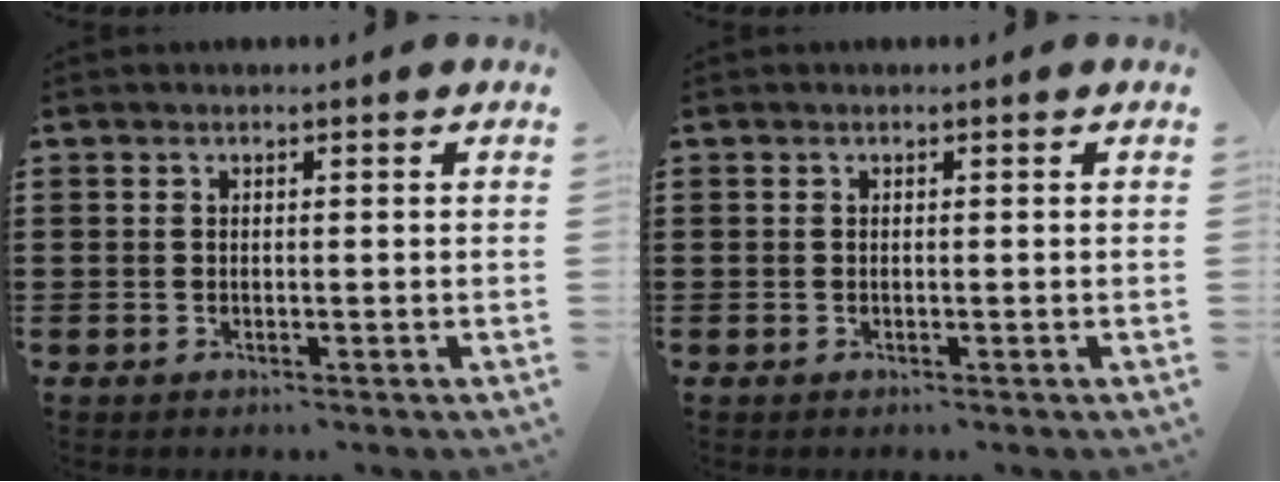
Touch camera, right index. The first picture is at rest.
{"total": 0.0}